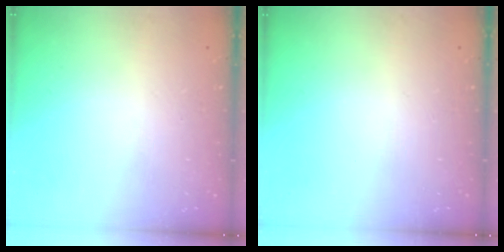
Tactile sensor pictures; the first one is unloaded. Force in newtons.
{"total": 0.0}